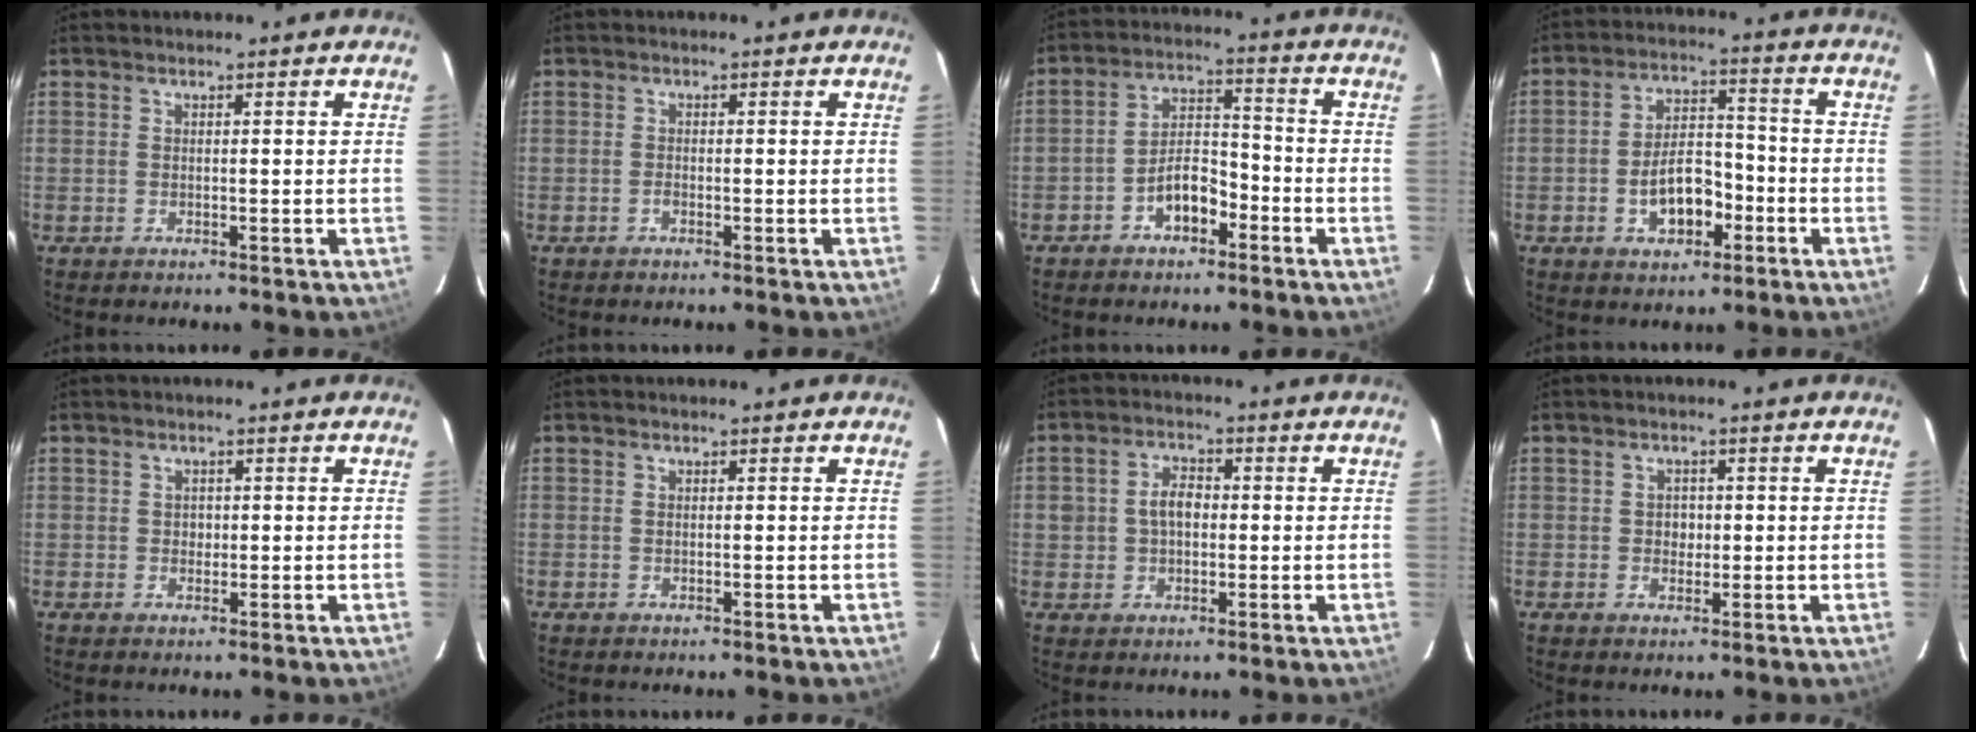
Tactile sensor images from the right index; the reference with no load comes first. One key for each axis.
{"total": 0.6, "fx": -0.4, "fy": 0.2, "fz": 0.3, "tx": -0.005, "ty": 0.000, "tz": -0.009}
{"total": 6.8, "fx": -3.9, "fy": 3.6, "fz": 4.2, "tx": -0.081, "ty": 0.025, "tz": -0.062}
{"total": 8.8, "fx": -3.5, "fy": 5.0, "fz": 6.3, "tx": -0.120, "ty": 0.021, "tz": -0.047}
{"total": 1.2, "fx": -0.1, "fy": 1.2, "fz": 0.2, "tx": 0.000, "ty": 0.003, "tz": 0.000}
{"total": 0.0}
{"total": 4.8, "fx": 0.0, "fy": 3.7, "fz": 3.0, "tx": -0.056, "ty": 0.014, "tz": 0.005}
{"total": 2.0, "fx": -0.1, "fy": 1.9, "fz": 0.7, "tx": -0.010, "ty": 0.006, "tz": -0.002}